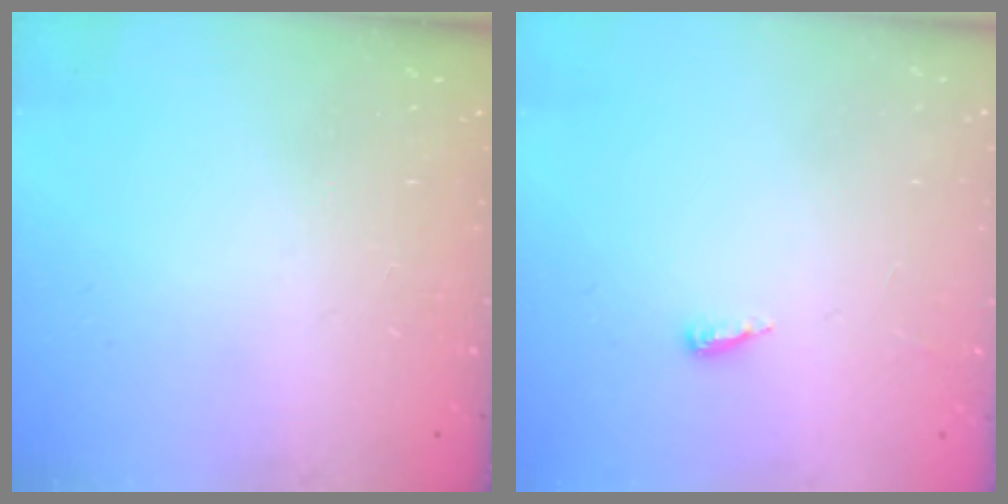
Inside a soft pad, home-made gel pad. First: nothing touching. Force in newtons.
{"total": 2.8, "press": 2.8, "slide": 0.2}